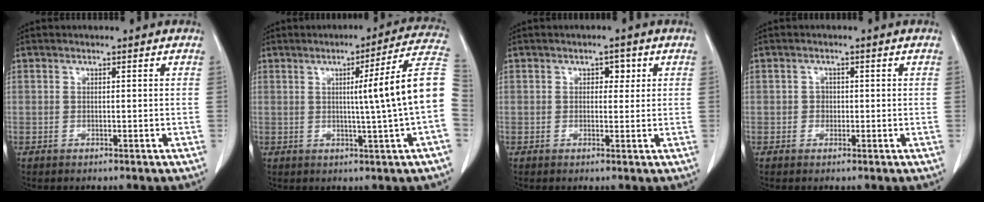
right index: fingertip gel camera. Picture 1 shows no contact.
{"total": 12.7, "force": [0.2, -2.2, 12.5], "torque": [-0.159, 0.012, -0.002]}
{"total": 2.0, "force": [0.7, 1.3, 1.3], "torque": [-0.014, 0.007, 0.007]}
{"total": 1.3, "force": [-0.1, 1.2, 0.4], "torque": [-0.003, 0.004, -0.002]}